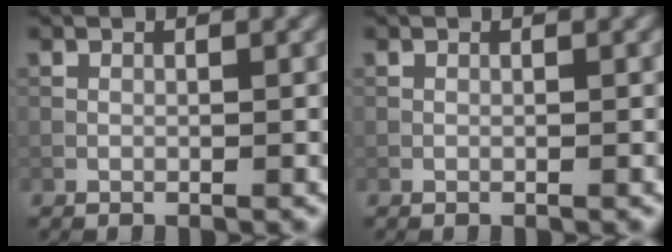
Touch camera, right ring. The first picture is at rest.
{"total": 0.0}